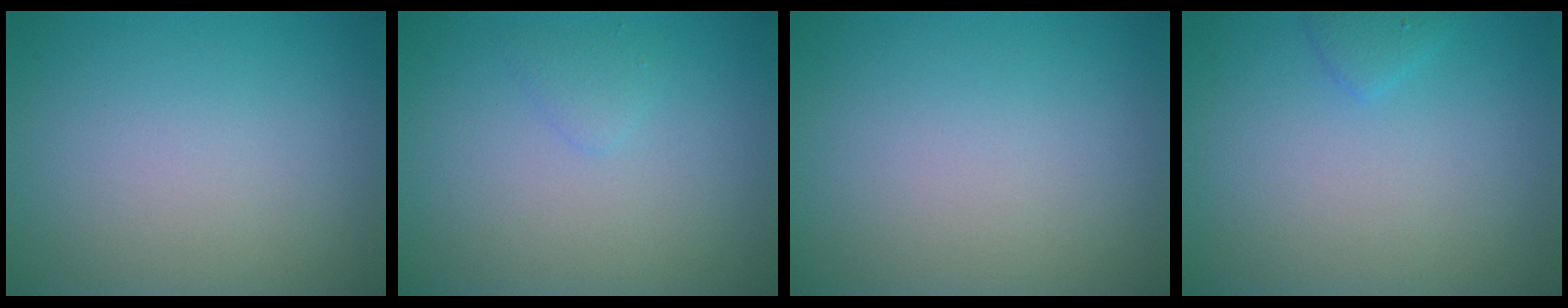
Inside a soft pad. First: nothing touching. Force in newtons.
{"total": 0.9, "press": 0.9, "slide": 0.0}
{"total": 0.0}
{"total": 1.1, "press": 1.0, "slide": 0.1}